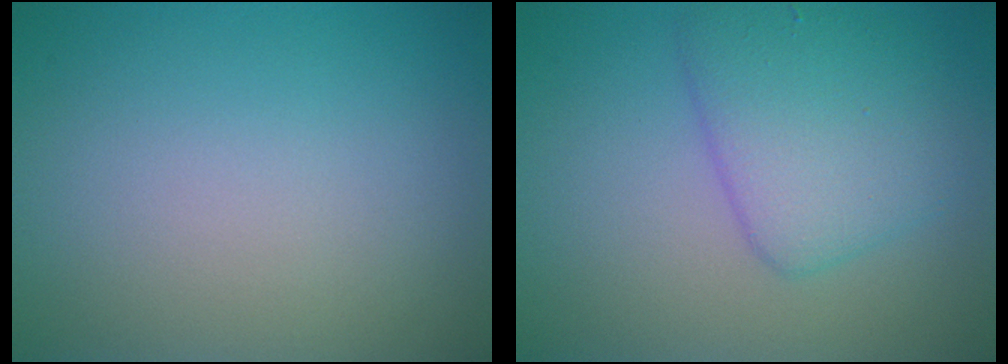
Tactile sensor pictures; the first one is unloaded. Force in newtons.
{"total": 4.6, "press": 4.6, "slide": 0.1}